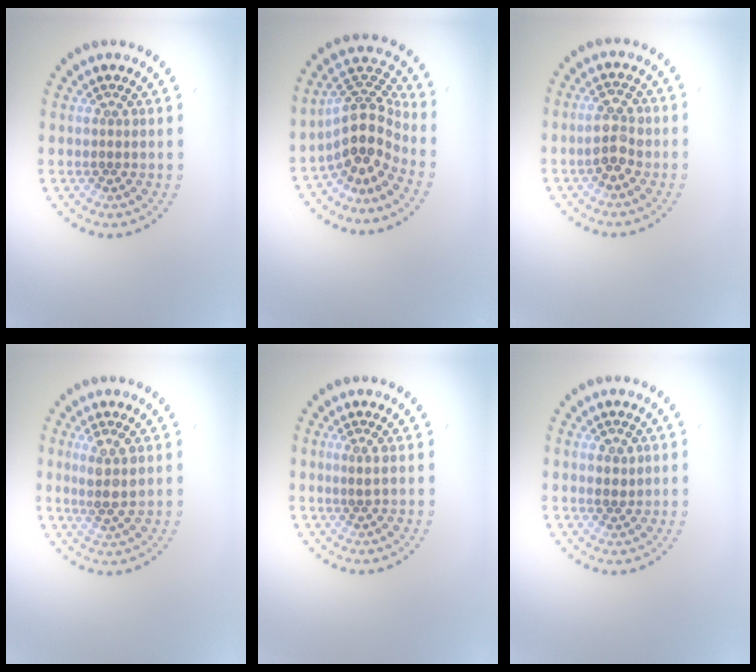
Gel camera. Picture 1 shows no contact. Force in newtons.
{"total": 4.8, "press": 3.5, "slide": 3.3}
{"total": 2.5, "press": 2.4, "slide": 0.6}
{"total": 2.5, "press": 2.1, "slide": 1.3}
{"total": 0.7, "press": 0.3, "slide": 0.6}
{"total": 0.8, "press": 0.8, "slide": 0.2}